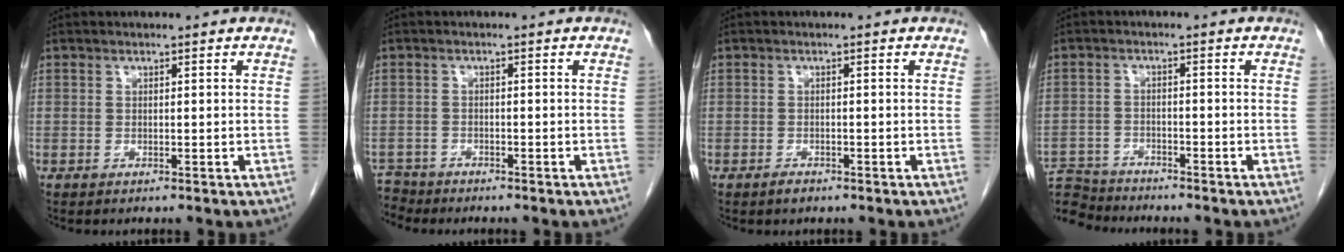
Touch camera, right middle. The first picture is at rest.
{"total": 3.0, "force": [-2.9, 0.5, -0.7], "torque": [0.013, -0.009, -0.054]}
{"total": 1.2, "force": [-1.0, 0.5, 0.5], "torque": [-0.013, -0.002, -0.014]}
{"total": 7.7, "force": [-7.5, 1.3, -0.1], "torque": [-0.005, 0.006, -0.143]}